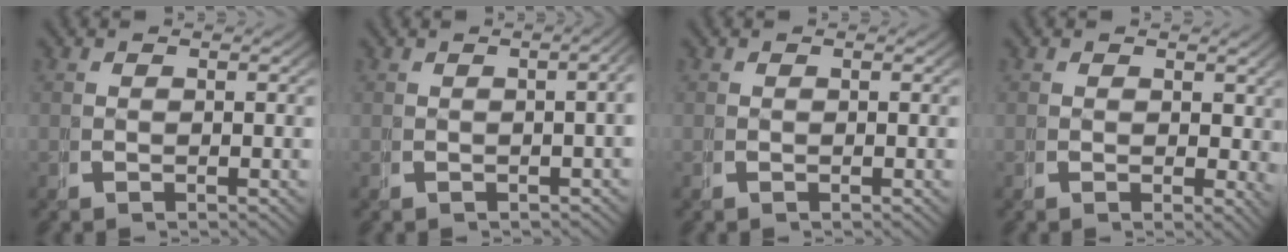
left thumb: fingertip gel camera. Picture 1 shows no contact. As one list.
[{"total": 3.0, "force": [-0.5, 1.1, 2.8], "torque": [-0.033, 0.012, -0.008]}, {"total": 0.0}, {"total": 1.9, "force": [0.9, 1.2, 1.2], "torque": [-0.004, -0.007, 0.013]}]